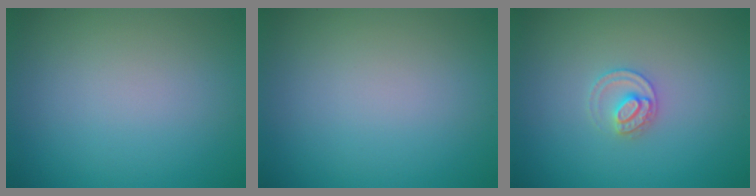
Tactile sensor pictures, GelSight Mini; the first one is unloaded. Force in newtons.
{"total": 0.0}
{"total": 2.1, "press": 2.1, "slide": 0.2}